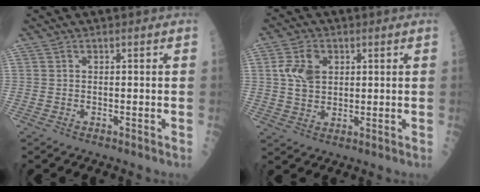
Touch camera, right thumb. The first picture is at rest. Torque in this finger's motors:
{"motor_torque": [-0.01, 0.01, 0.21, 0.21, 0.12]}